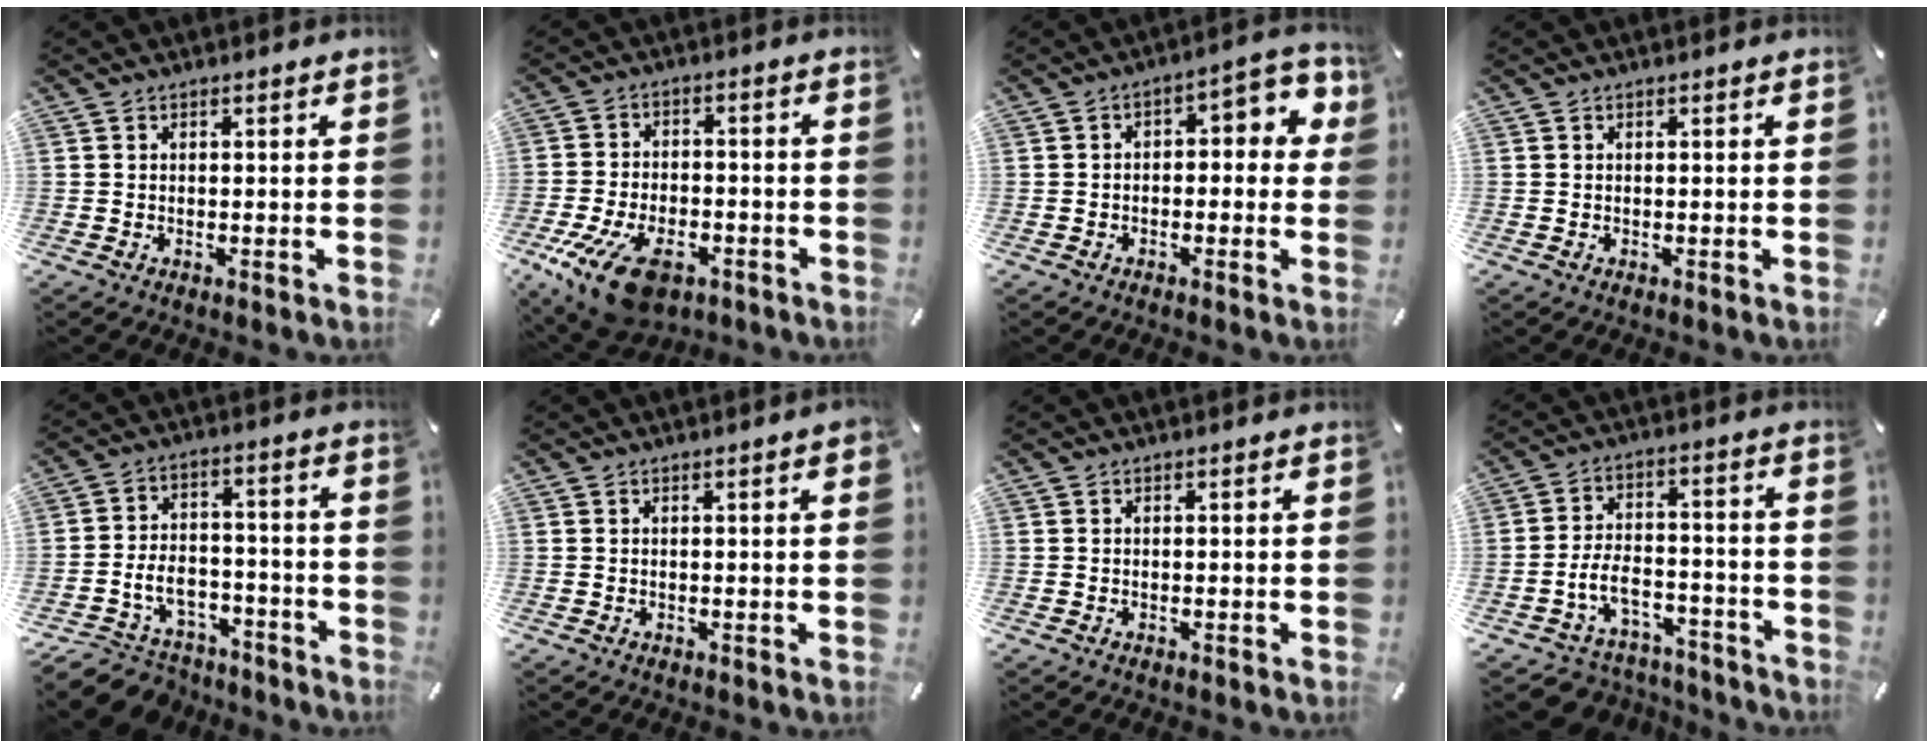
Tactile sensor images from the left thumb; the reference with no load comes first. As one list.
[{"total": 14.5, "force": [-8.1, 7.6, 9.3], "torque": [-0.181, 0.038, -0.134]}, {"total": 5.9, "force": [0.2, 3.5, 4.8], "torque": [-0.061, -0.007, -0.006]}, {"total": 0.0}, {"total": 9.4, "force": [-4.7, 7.4, 3.4], "torque": [-0.079, 0.028, -0.081]}, {"total": 1.6, "force": [0.4, 0.2, 1.6], "torque": [-0.029, 0.002, 0.006]}, {"total": 0.0}, {"total": 8.6, "force": [-3.9, 6.3, 4.4], "torque": [-0.100, 0.021, -0.070]}]